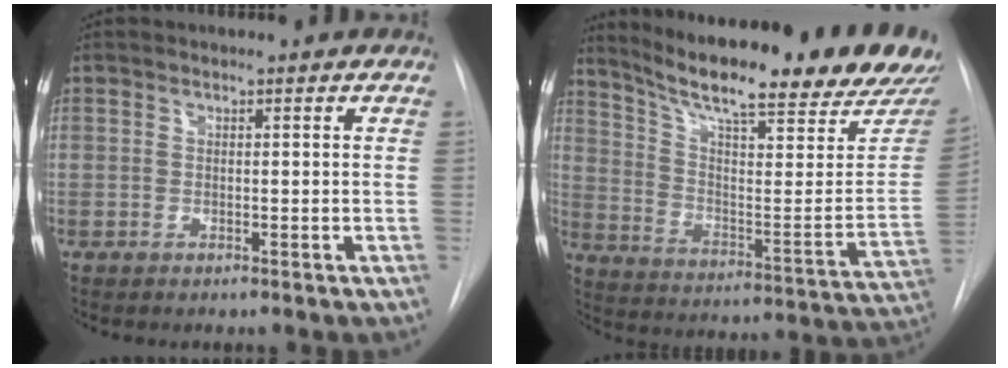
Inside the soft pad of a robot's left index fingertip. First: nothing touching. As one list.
[{"total": 27.6, "force": [23.3, 2.1, 14.6], "torque": [-0.232, -0.083, 0.315]}]